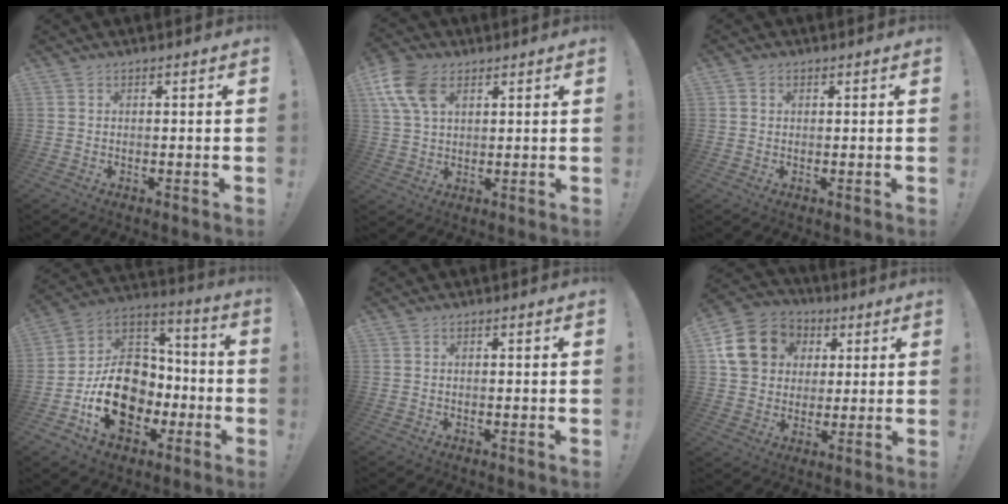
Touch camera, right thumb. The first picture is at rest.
{"total": 11.0, "force": [4.5, 6.9, 7.3], "torque": [-0.147, -0.009, 0.085]}
{"total": 1.1, "force": [0.3, 1.0, 0.3], "torque": [0.003, -0.001, 0.004]}
{"total": 20.5, "force": [-6.6, 15.5, 11.6], "torque": [-0.186, 0.037, -0.096]}
{"total": 0.7, "force": [-0.6, 0.0, 0.4], "torque": [-0.005, 0.000, -0.011]}
{"total": 14.8, "force": [4.5, 12.6, 6.3], "torque": [-0.081, -0.002, 0.097]}